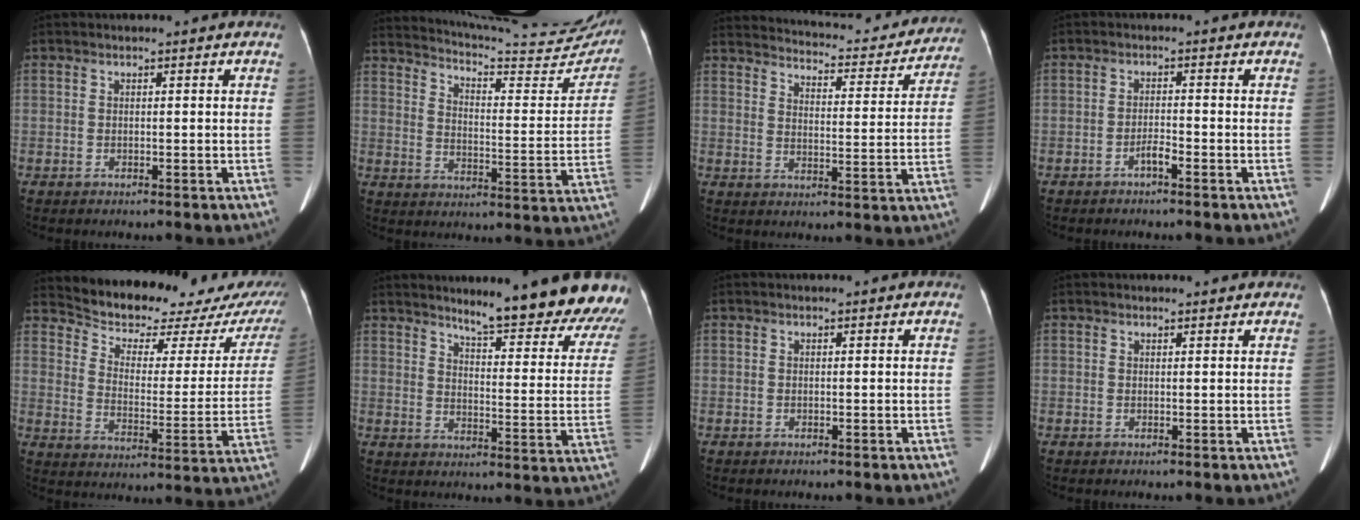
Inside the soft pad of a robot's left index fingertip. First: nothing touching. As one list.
[{"total": 28.0, "force": [26.0, 2.7, 9.9], "torque": [-0.151, -0.093, 0.321]}, {"total": 22.6, "force": [20.5, 5.5, 7.9], "torque": [-0.111, -0.029, 0.247]}, {"total": 1.8, "force": [-1.6, -0.1, 0.9], "torque": [-0.013, -0.005, -0.026]}, {"total": 18.5, "force": [17.4, 3.8, 4.8], "torque": [-0.051, -0.067, 0.218]}, {"total": 20.0, "force": [18.0, 1.3, 8.7], "torque": [-0.098, -0.103, 0.214]}, {"total": 0.0}, {"total": 2.8, "force": [2.7, 0.5, 0.9], "torque": [-0.010, 0.004, 0.027]}]